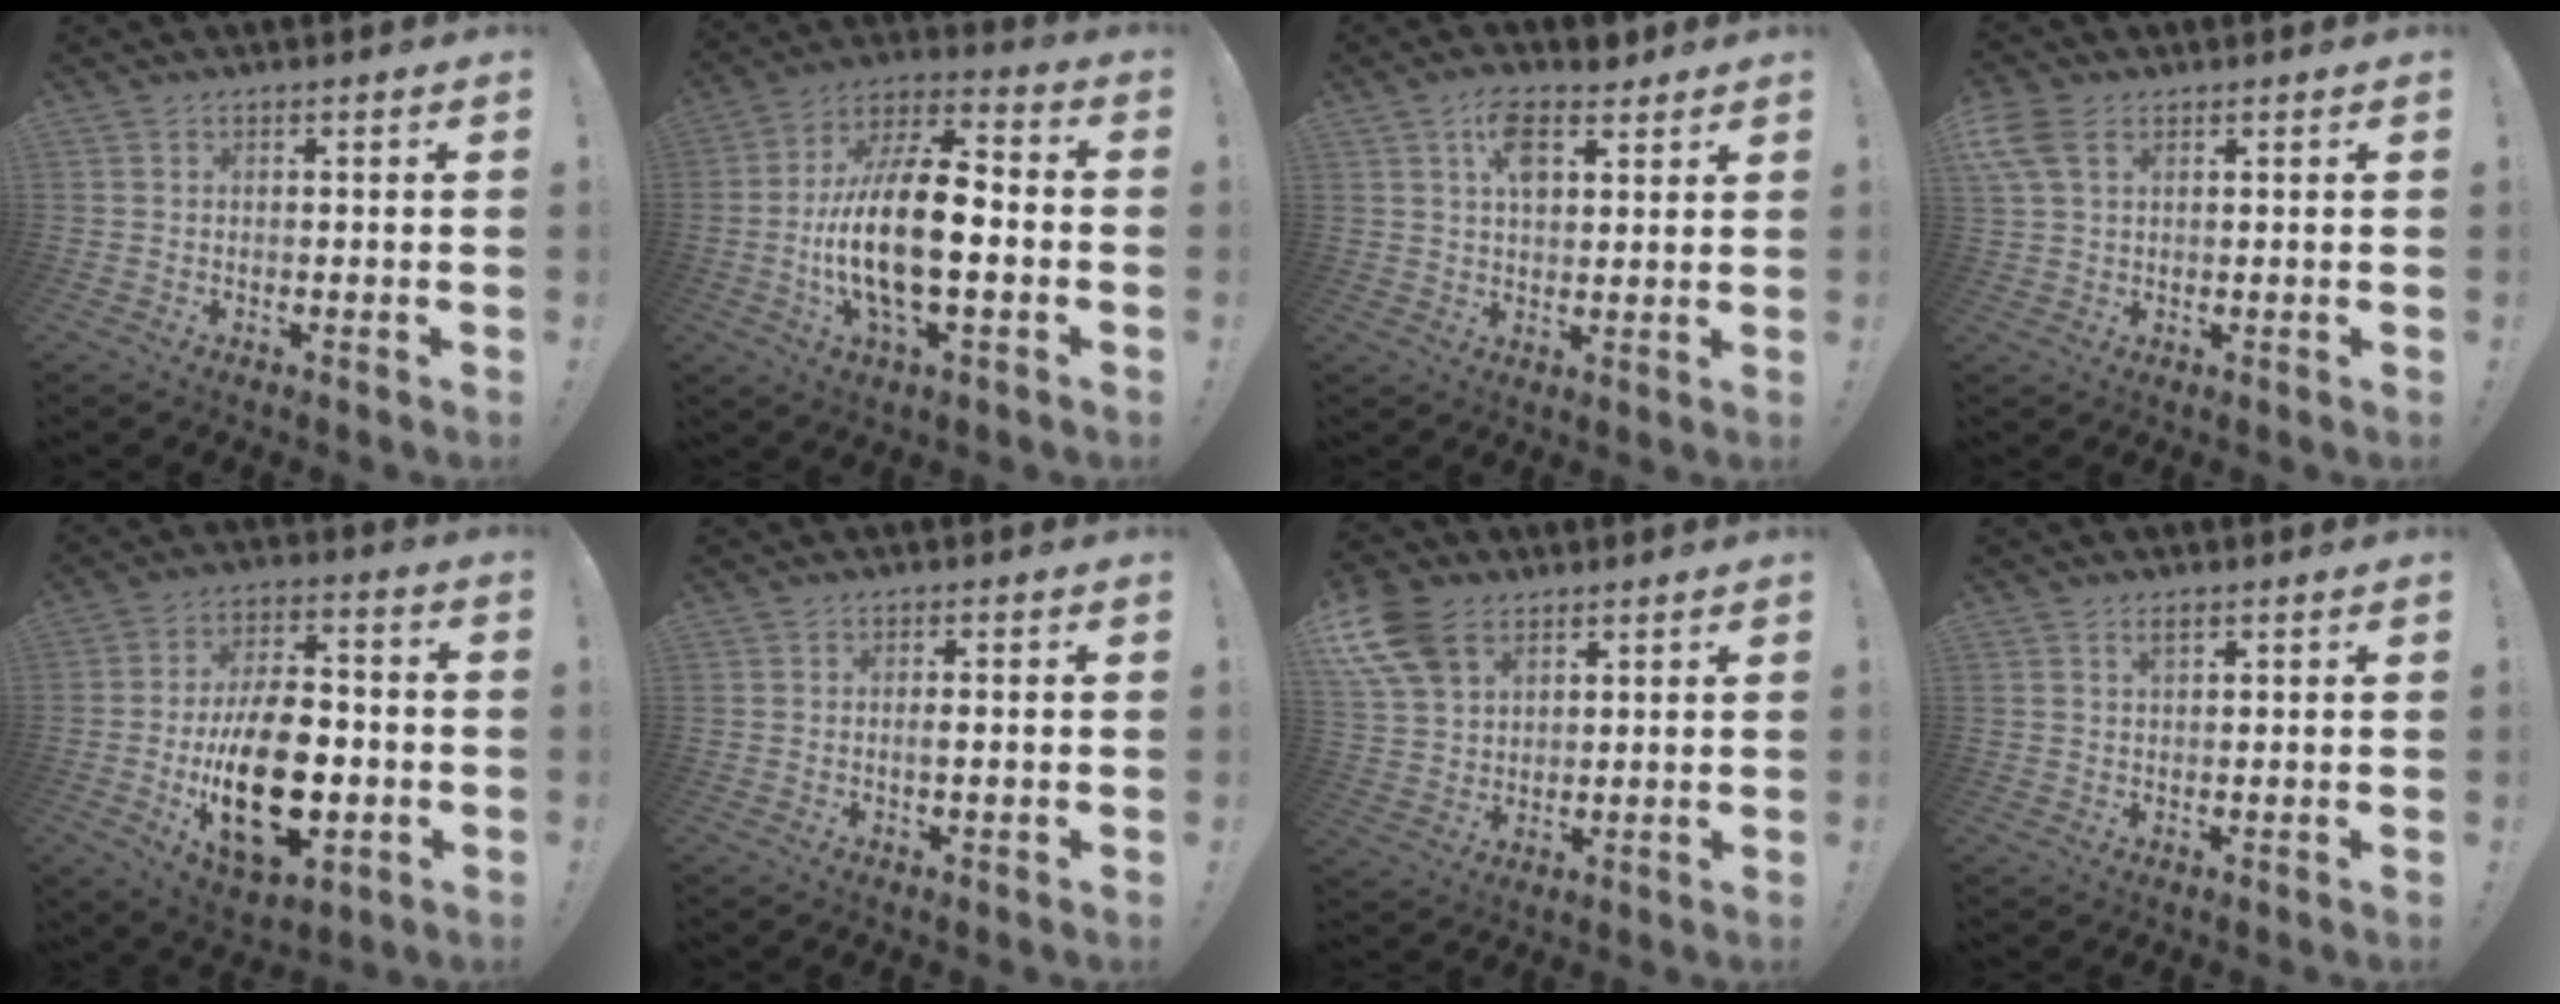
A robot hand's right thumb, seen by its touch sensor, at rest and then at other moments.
{"total": 19.8, "force": [-3.2, 7.8, 17.9], "torque": [-0.349, -0.001, -0.059]}
{"total": 9.1, "force": [4.9, 4.7, 6.0], "torque": [-0.088, -0.014, 0.087]}
{"total": 6.9, "force": [3.2, 4.2, 4.4], "torque": [-0.092, -0.008, 0.061]}
{"total": 22.8, "force": [-4.8, 12.9, 18.2], "torque": [-0.305, 0.013, -0.068]}
{"total": 1.6, "force": [-0.2, 0.1, 1.6], "torque": [-0.025, -0.001, -0.006]}
{"total": 13.2, "force": [6.8, 9.0, 6.8], "torque": [-0.135, -0.027, 0.136]}
{"total": 2.0, "force": [1.2, 0.8, 1.3], "torque": [-0.016, -0.003, 0.020]}